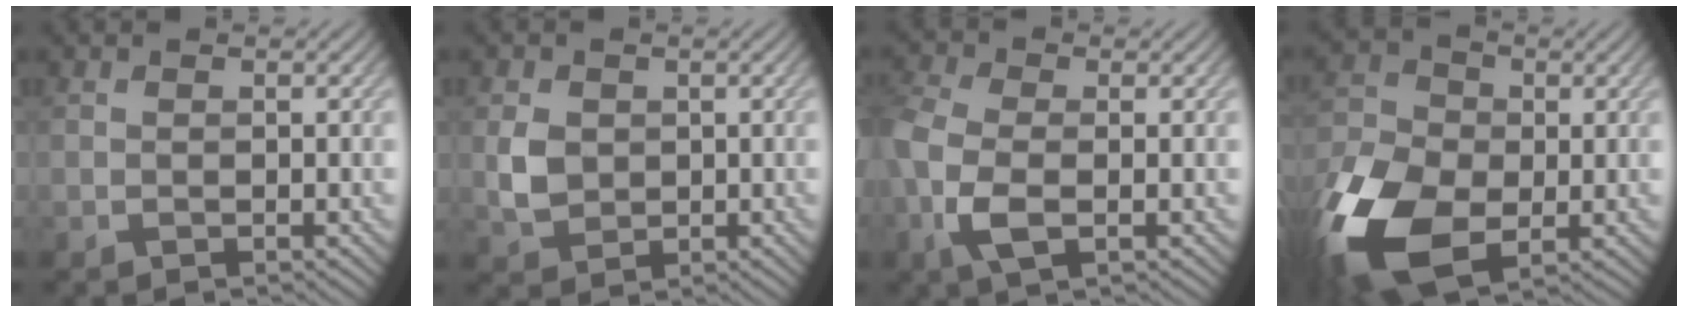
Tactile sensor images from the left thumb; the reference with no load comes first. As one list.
[{"total": 3.6, "force": [0.4, 3.1, 1.9], "torque": [-0.050, -0.003, 0.008]}, {"total": 6.3, "force": [-1.6, 3.4, 5.0], "torque": [-0.137, -0.001, -0.041]}, {"total": 14.5, "force": [-5.1, 9.0, 10.0], "torque": [-0.251, -0.035, -0.101]}]